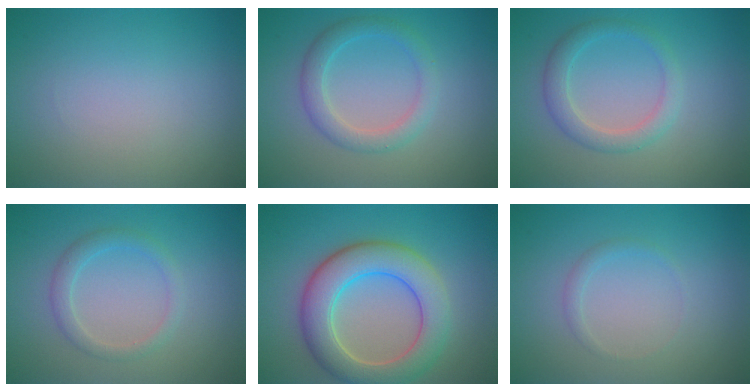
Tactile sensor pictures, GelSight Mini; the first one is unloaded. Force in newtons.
{"total": 2.8, "press": 2.8, "slide": 0.1}
{"total": 2.6, "press": 2.6, "slide": 0.2}
{"total": 2.0, "press": 2.0, "slide": 0.2}
{"total": 7.1, "press": 7.1, "slide": 0.8}
{"total": 0.9, "press": 0.9, "slide": 0.1}